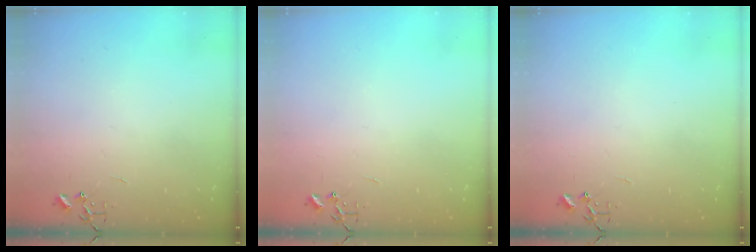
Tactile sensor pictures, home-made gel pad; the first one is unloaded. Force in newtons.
{"total": 0.0}
{"total": 0.0}